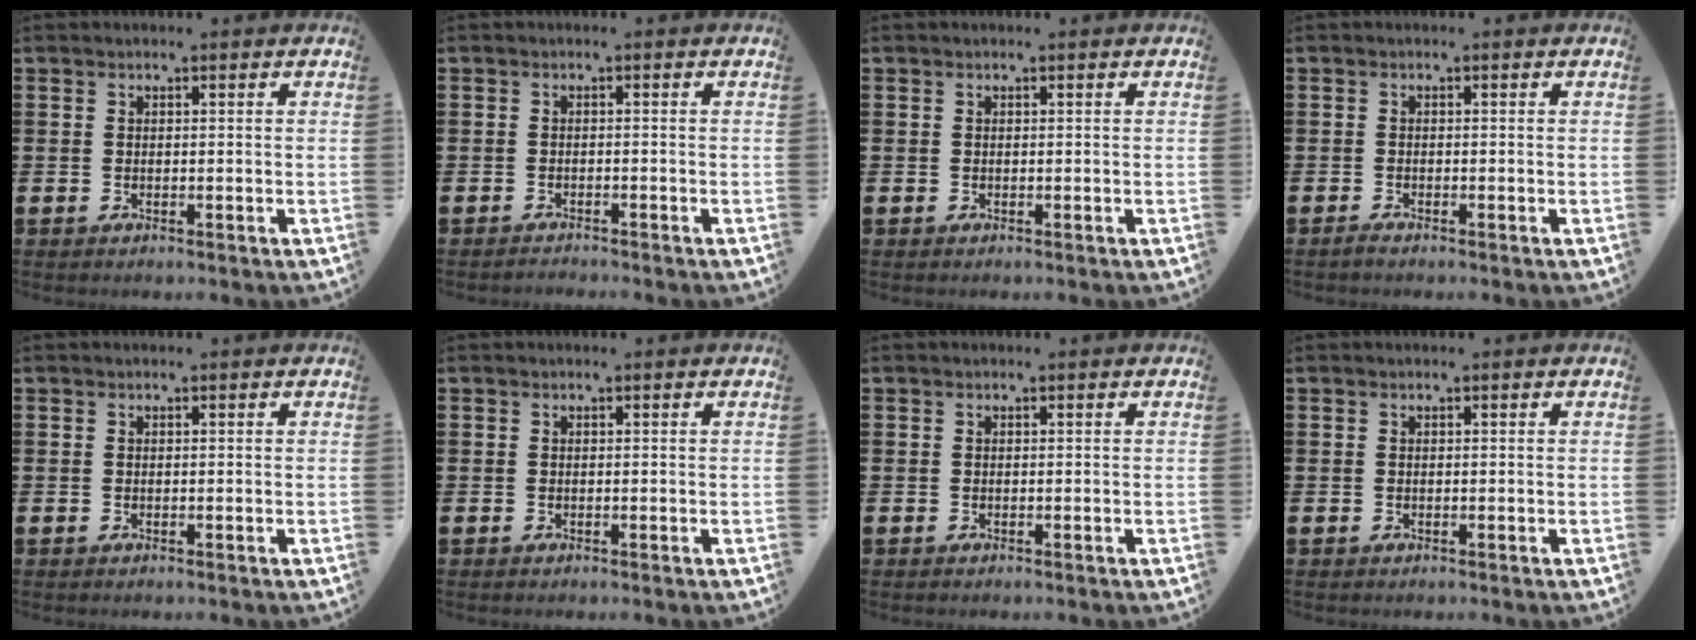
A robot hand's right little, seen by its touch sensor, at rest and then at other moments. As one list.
[{"total": 0.9, "force": [-0.9, -0.1, 0.0], "torque": [-0.001, 0.000, -0.018]}, {"total": 0.0}, {"total": 0.7, "force": [-0.5, 0.1, 0.5], "torque": [-0.009, -0.003, -0.010]}, {"total": 0.0}, {"total": 0.0}, {"total": 0.0}, {"total": 0.0}]